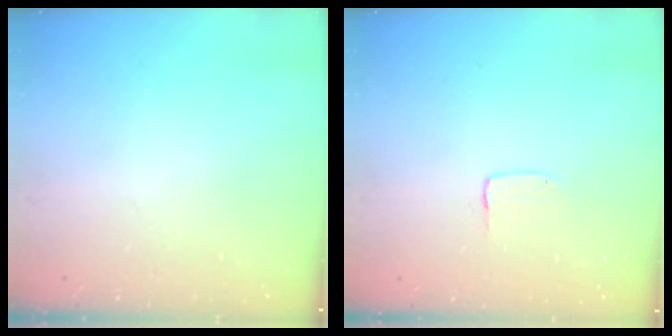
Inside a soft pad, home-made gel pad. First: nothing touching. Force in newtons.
{"total": 2.0, "press": 2.0, "slide": 0.2}